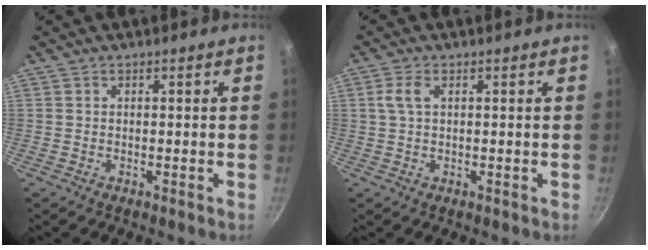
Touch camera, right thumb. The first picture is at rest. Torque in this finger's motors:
{"motor_torque": [0.28, 0.47, 0.49, -0.13, 0.02]}